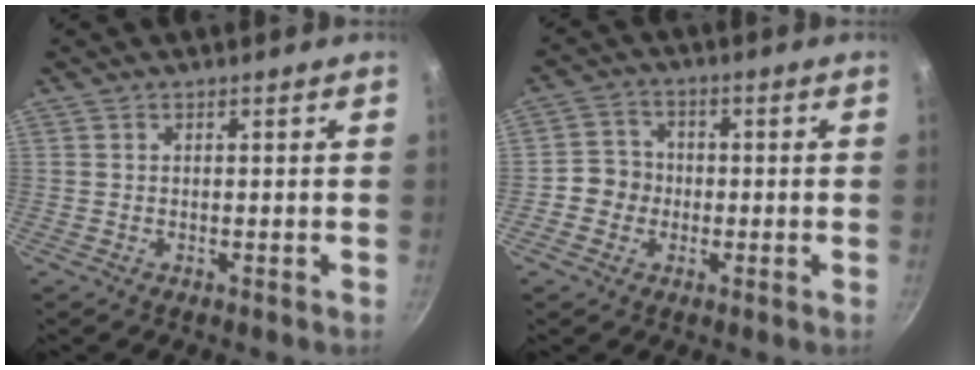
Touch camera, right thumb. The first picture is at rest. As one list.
[{"total": 5.0, "force": [-1.1, 4.7, 1.4], "torque": [0.003, 0.018, -0.033]}]